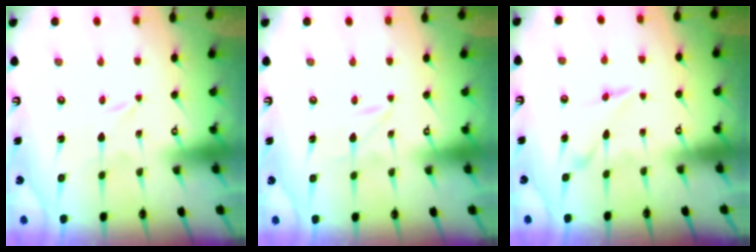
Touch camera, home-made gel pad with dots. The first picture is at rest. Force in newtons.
{"total": 1.2, "press": 1.2, "slide": 0.1}
{"total": 5.5, "press": 5.4, "slide": 0.7}